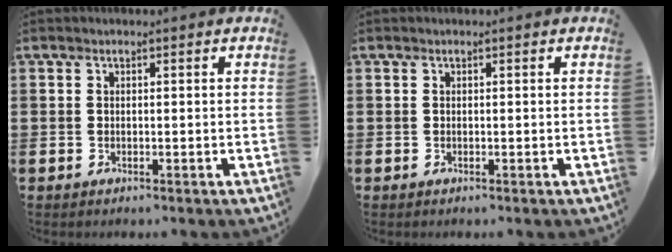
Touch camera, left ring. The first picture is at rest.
{"total": 0.0}